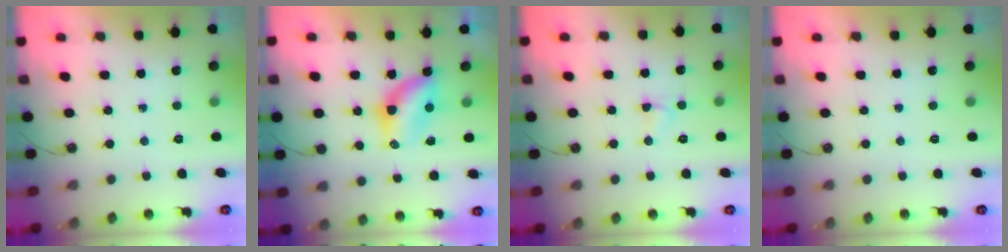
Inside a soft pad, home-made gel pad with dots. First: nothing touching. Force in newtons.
{"total": 6.8, "press": 6.8, "slide": 0.1}
{"total": 3.5, "press": 3.5, "slide": 0.4}
{"total": 0.0}